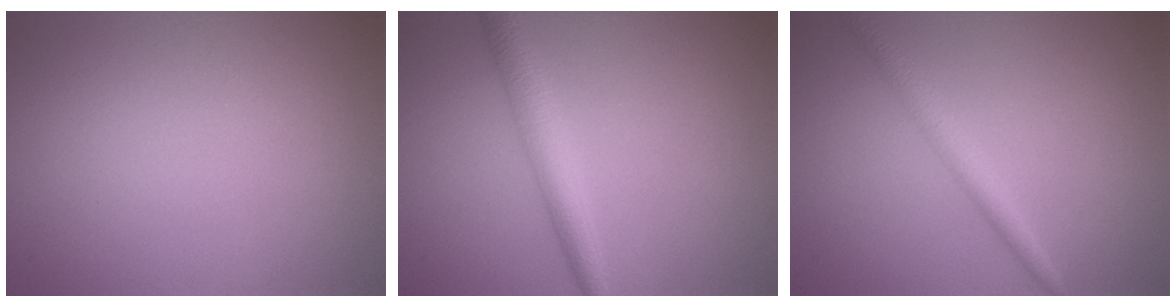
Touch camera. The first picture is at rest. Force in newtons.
{"total": 3.0, "press": 3.0, "slide": 0.0}
{"total": 2.1, "press": 2.1, "slide": 0.1}